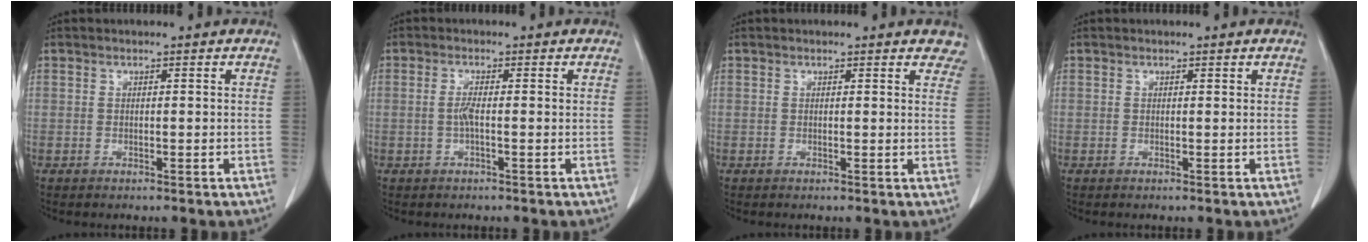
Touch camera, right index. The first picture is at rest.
{"total": 1.8, "force": [-0.3, 0.1, 1.8], "torque": [-0.040, 0.001, -0.006]}
{"total": 4.7, "force": [4.2, 1.5, 1.4], "torque": [0.004, -0.010, 0.023]}
{"total": 0.0}